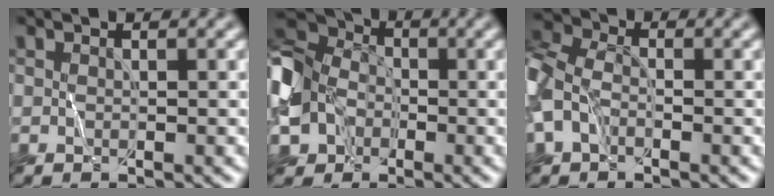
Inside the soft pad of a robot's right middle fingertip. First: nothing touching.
{"total": 15.0, "force": [-3.1, 11.9, 8.5], "torque": [-0.204, -0.012, -0.084]}
{"total": 5.3, "force": [-1.8, 3.6, 3.5], "torque": [-0.088, 0.007, -0.056]}